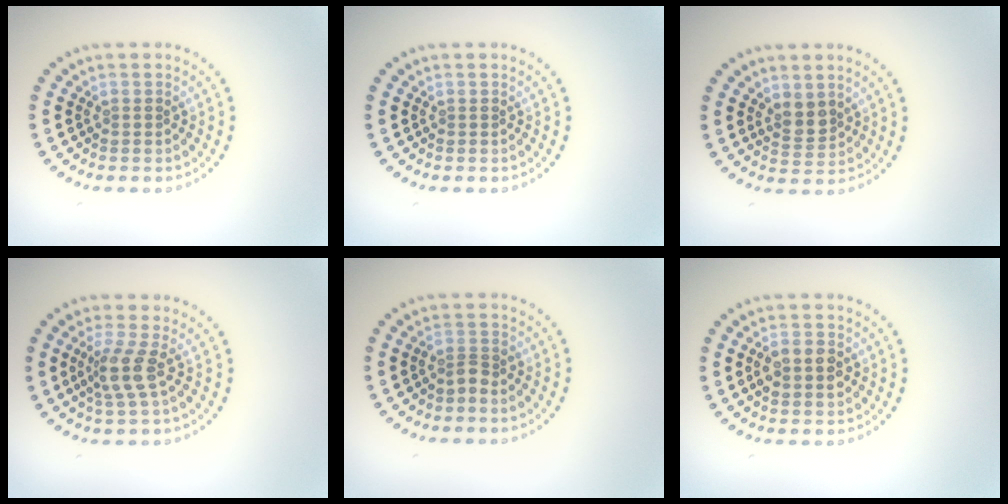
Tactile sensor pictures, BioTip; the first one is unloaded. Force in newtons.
{"total": 0.0}
{"total": 2.0, "press": 1.8, "slide": 0.9}
{"total": 2.7, "press": 2.0, "slide": 1.8}
{"total": 1.5, "press": 1.1, "slide": 1.0}
{"total": 3.0, "press": 3.0, "slide": 0.1}